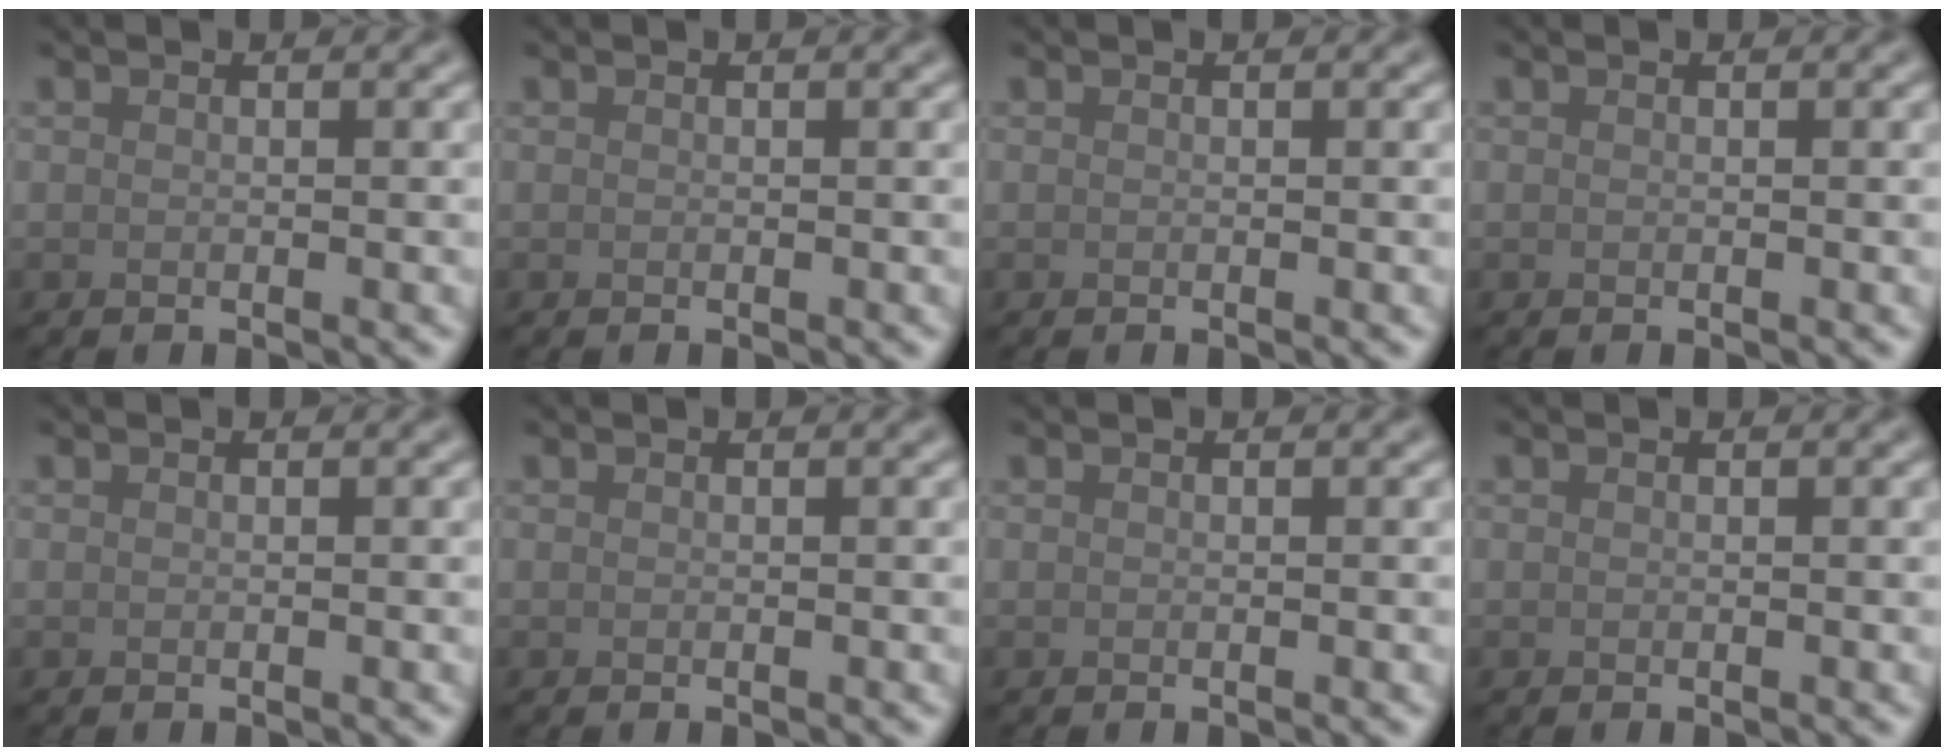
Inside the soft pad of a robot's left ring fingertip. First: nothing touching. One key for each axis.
{"total": 0.0}
{"total": 0.0}
{"total": 0.0}
{"total": 0.0}
{"total": 0.0}
{"total": 0.0}
{"total": 0.0}